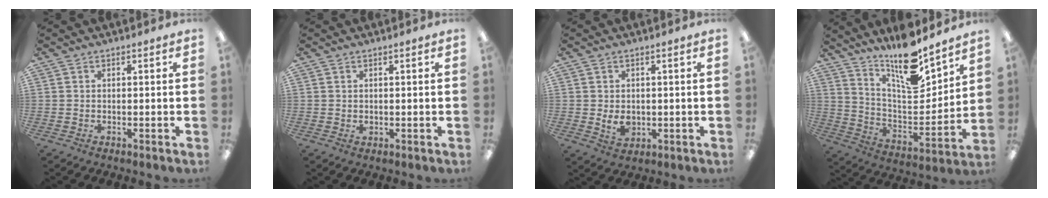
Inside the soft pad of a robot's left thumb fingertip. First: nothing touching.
{"total": 0.6, "force": [0.3, 0.4, 0.3], "torque": [-0.006, 0.002, 0.005]}
{"total": 4.0, "force": [0.0, 3.0, 2.7], "torque": [-0.038, -0.004, -0.002]}
{"total": 15.9, "force": [13.0, 4.1, 8.1], "torque": [-0.150, -0.104, 0.226]}